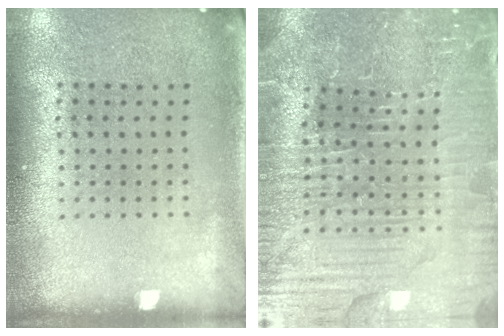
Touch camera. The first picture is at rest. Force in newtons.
{"total": 4.4, "press": 4.4, "slide": 0.7}